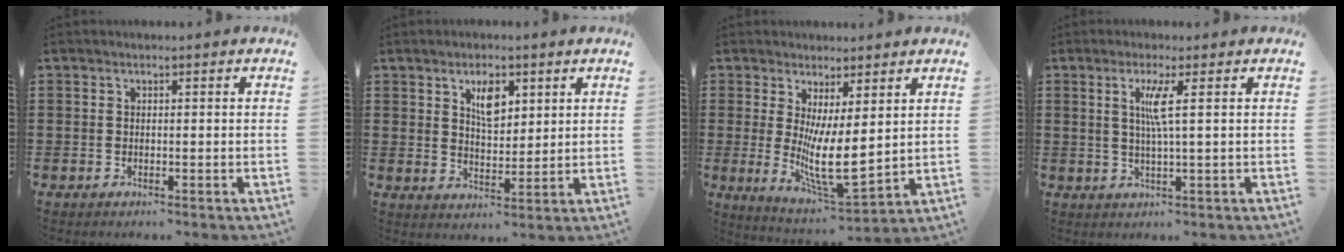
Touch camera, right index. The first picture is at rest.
{"total": 4.7, "force": [2.5, 2.3, 3.3], "torque": [-0.058, 0.003, 0.040]}
{"total": 9.0, "force": [0.7, 2.9, 8.5], "torque": [-0.157, -0.029, 0.016]}
{"total": 3.9, "force": [0.9, -0.6, 3.7], "torque": [-0.074, -0.006, 0.011]}